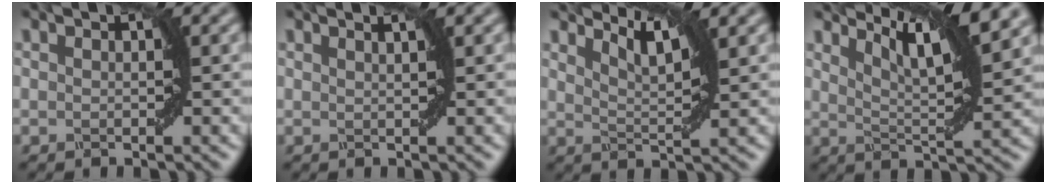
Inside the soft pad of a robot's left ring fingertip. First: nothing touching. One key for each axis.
{"total": 1.6, "fx": 1.0, "fy": 0.7, "fz": 1.1, "tx": 0.004, "ty": 0.001, "tz": -0.007}
{"total": 3.7, "fx": 2.7, "fy": 0.8, "fz": 2.4, "tx": -0.045, "ty": 0.005, "tz": 0.042}
{"total": 8.0, "fx": 5.5, "fy": 1.5, "fz": 5.6, "tx": -0.084, "ty": 0.012, "tz": 0.089}